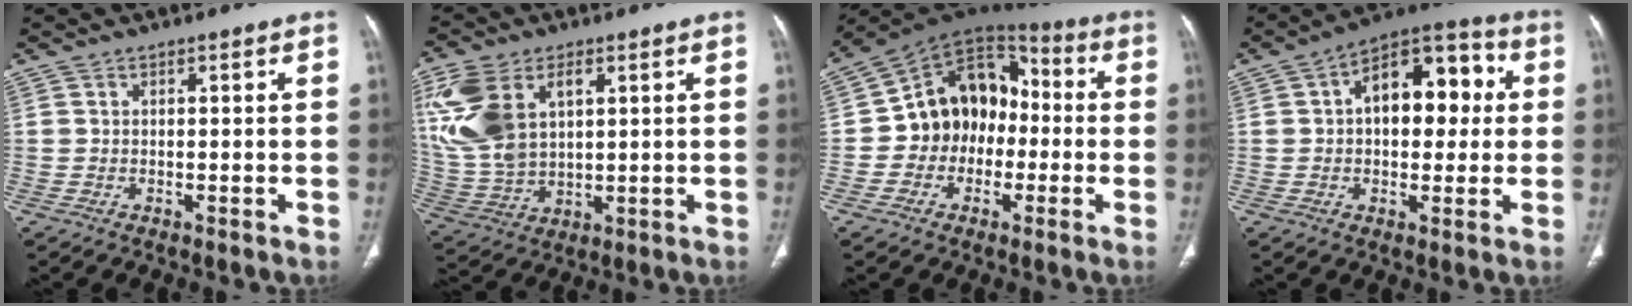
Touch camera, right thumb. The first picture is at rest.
{"total": 15.6, "force": [5.0, 9.4, 11.4], "torque": [-0.246, -0.003, 0.110]}
{"total": 15.0, "force": [-1.8, 11.9, 9.0], "torque": [-0.096, 0.048, -0.043]}
{"total": 15.4, "force": [2.4, 9.0, 12.2], "torque": [-0.138, 0.034, 0.028]}